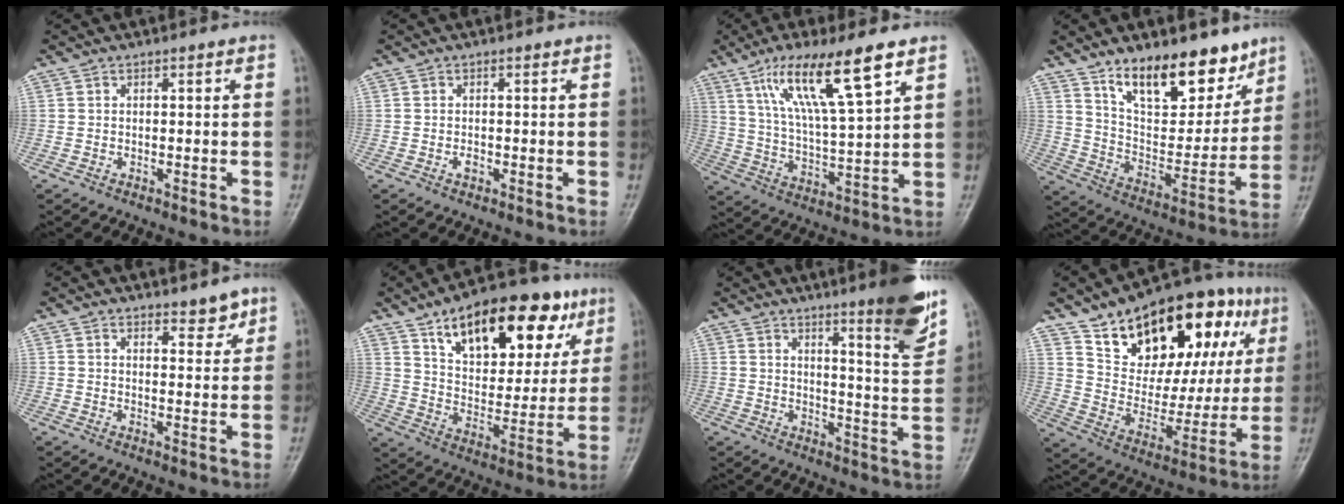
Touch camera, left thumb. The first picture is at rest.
{"total": 1.0, "force": [-0.4, 0.7, 0.6], "torque": [-0.008, 0.001, -0.006]}
{"total": 15.4, "force": [8.7, 2.6, 12.5], "torque": [-0.225, -0.030, 0.168]}
{"total": 17.5, "force": [12.3, 7.7, 9.9], "torque": [-0.098, -0.086, 0.212]}
{"total": 3.7, "force": [2.9, 1.6, 1.6], "torque": [0.000, -0.021, 0.042]}
{"total": 24.4, "force": [12.9, 11.7, 17.1], "torque": [-0.210, -0.021, 0.205]}
{"total": 11.5, "force": [7.6, 1.1, 8.6], "torque": [-0.097, -0.056, 0.108]}
{"total": 27.1, "force": [13.6, 13.7, 19.0], "torque": [-0.236, -0.014, 0.221]}